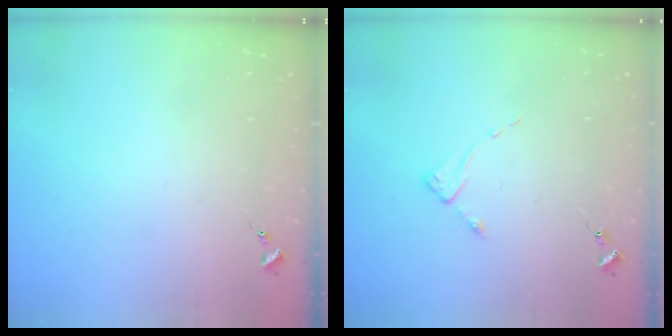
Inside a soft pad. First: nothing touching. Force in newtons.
{"total": 2.6, "press": 2.6, "slide": 0.4}